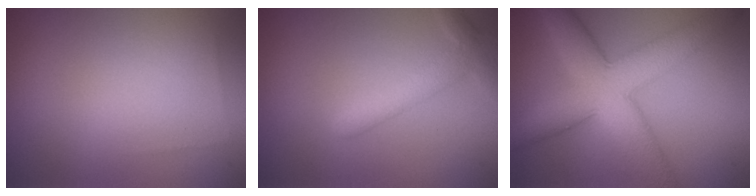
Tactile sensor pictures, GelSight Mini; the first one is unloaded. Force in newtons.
{"total": 2.8, "press": 2.8, "slide": 0.2}
{"total": 8.5, "press": 8.5, "slide": 0.3}